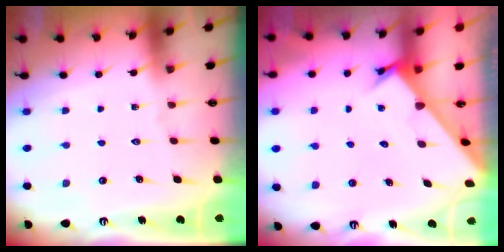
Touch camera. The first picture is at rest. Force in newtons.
{"total": 2.2, "press": 2.2, "slide": 0.1}